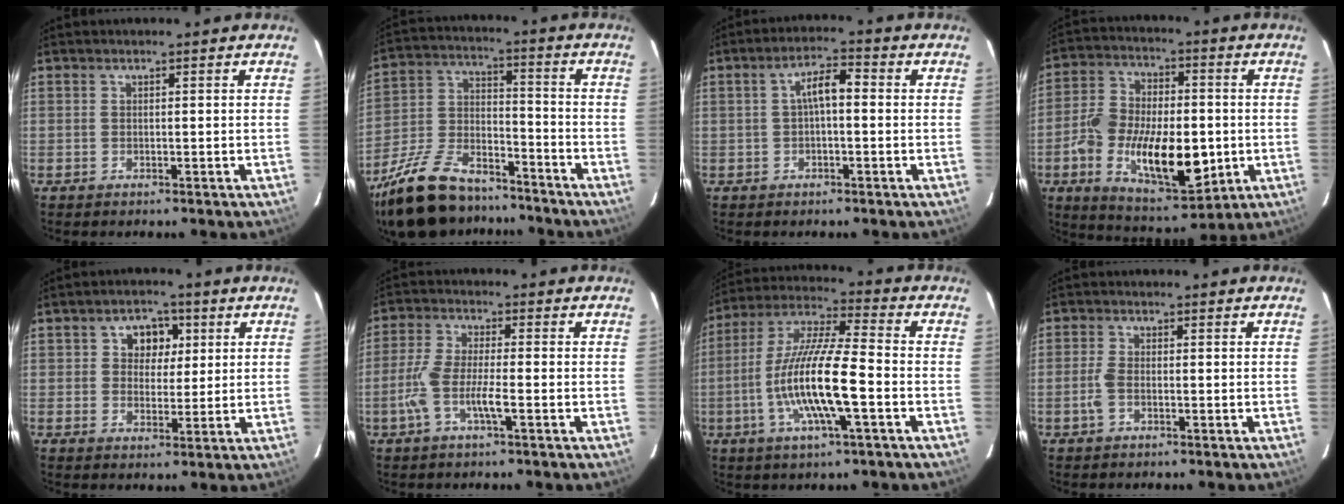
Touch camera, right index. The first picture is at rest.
{"total": 21.4, "force": [-16.2, 8.8, 10.9], "torque": [-0.232, -0.002, -0.273]}
{"total": 4.6, "force": [0.0, 1.6, 4.3], "torque": [-0.077, 0.016, 0.001]}
{"total": 19.3, "force": [-4.5, 9.8, 16.0], "torque": [-0.311, -0.010, -0.064]}
{"total": 5.7, "force": [1.7, 4.7, 2.6], "torque": [-0.037, 0.014, 0.027]}
{"total": 7.2, "force": [-2.7, 1.0, 6.6], "torque": [-0.142, -0.002, -0.053]}
{"total": 15.4, "force": [-4.1, 2.0, 14.7], "torque": [-0.290, -0.006, -0.081]}
{"total": 2.6, "force": [-0.9, 1.1, 2.2], "torque": [-0.056, 0.002, -0.021]}